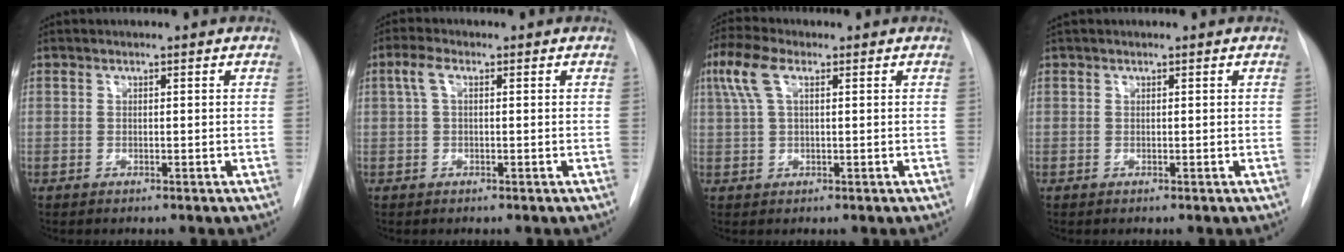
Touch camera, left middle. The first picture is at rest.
{"total": 2.7, "force": [0.7, 1.0, 2.4], "torque": [-0.055, 0.015, 0.015]}
{"total": 5.8, "force": [2.3, 2.2, 4.8], "torque": [-0.120, 0.027, 0.048]}
{"total": 0.6, "force": [0.6, 0.1, 0.2], "torque": [-0.013, 0.016, 0.013]}